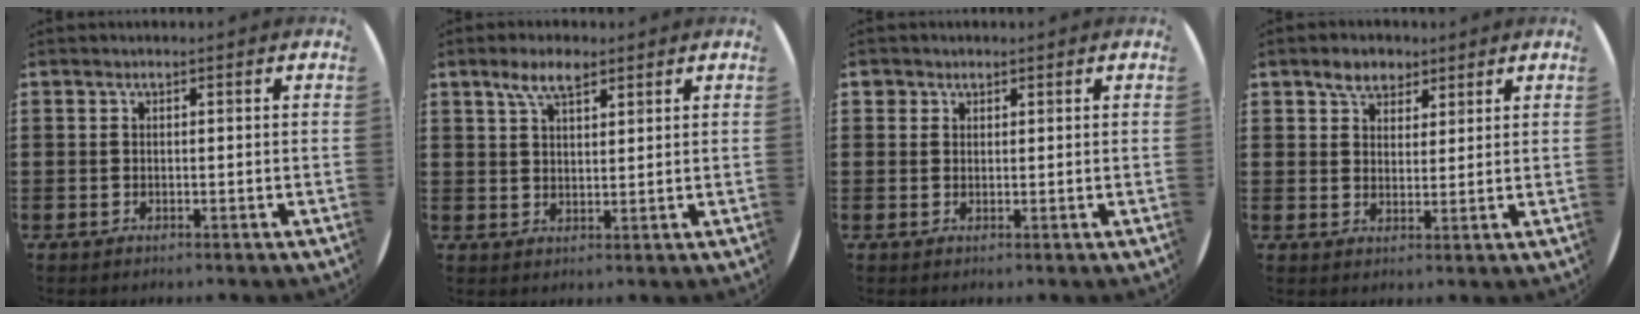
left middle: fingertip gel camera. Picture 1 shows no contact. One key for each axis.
{"total": 4.7, "fx": 3.3, "fy": 1.7, "fz": 2.8, "tx": -0.053, "ty": 0.004, "tz": 0.057}
{"total": 1.4, "fx": 1.1, "fy": 0.8, "fz": 0.1, "tx": 0.006, "ty": 0.001, "tz": 0.020}
{"total": 3.6, "fx": 2.8, "fy": 2.1, "fz": 0.8, "tx": -0.008, "ty": 0.002, "tz": 0.051}